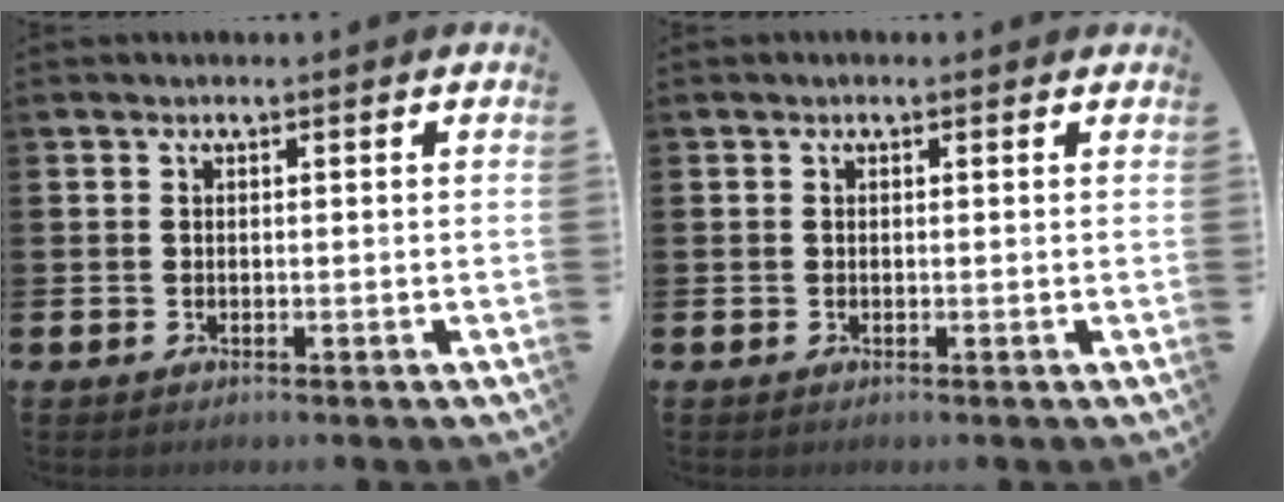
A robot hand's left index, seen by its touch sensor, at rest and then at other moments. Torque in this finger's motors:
{"motor_torque": [0.68, -0.76, 0.09, 0.05]}